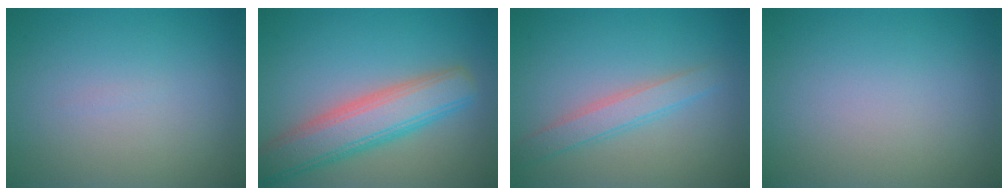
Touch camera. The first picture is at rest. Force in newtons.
{"total": 6.4, "press": 6.4, "slide": 0.3}
{"total": 2.4, "press": 2.4, "slide": 0.0}
{"total": 0.0}